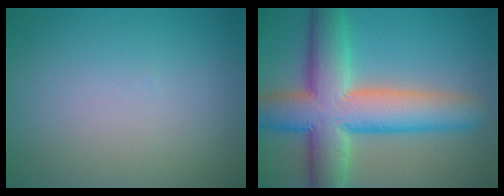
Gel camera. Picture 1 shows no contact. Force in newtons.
{"total": 11.1, "press": 11.1, "slide": 0.5}